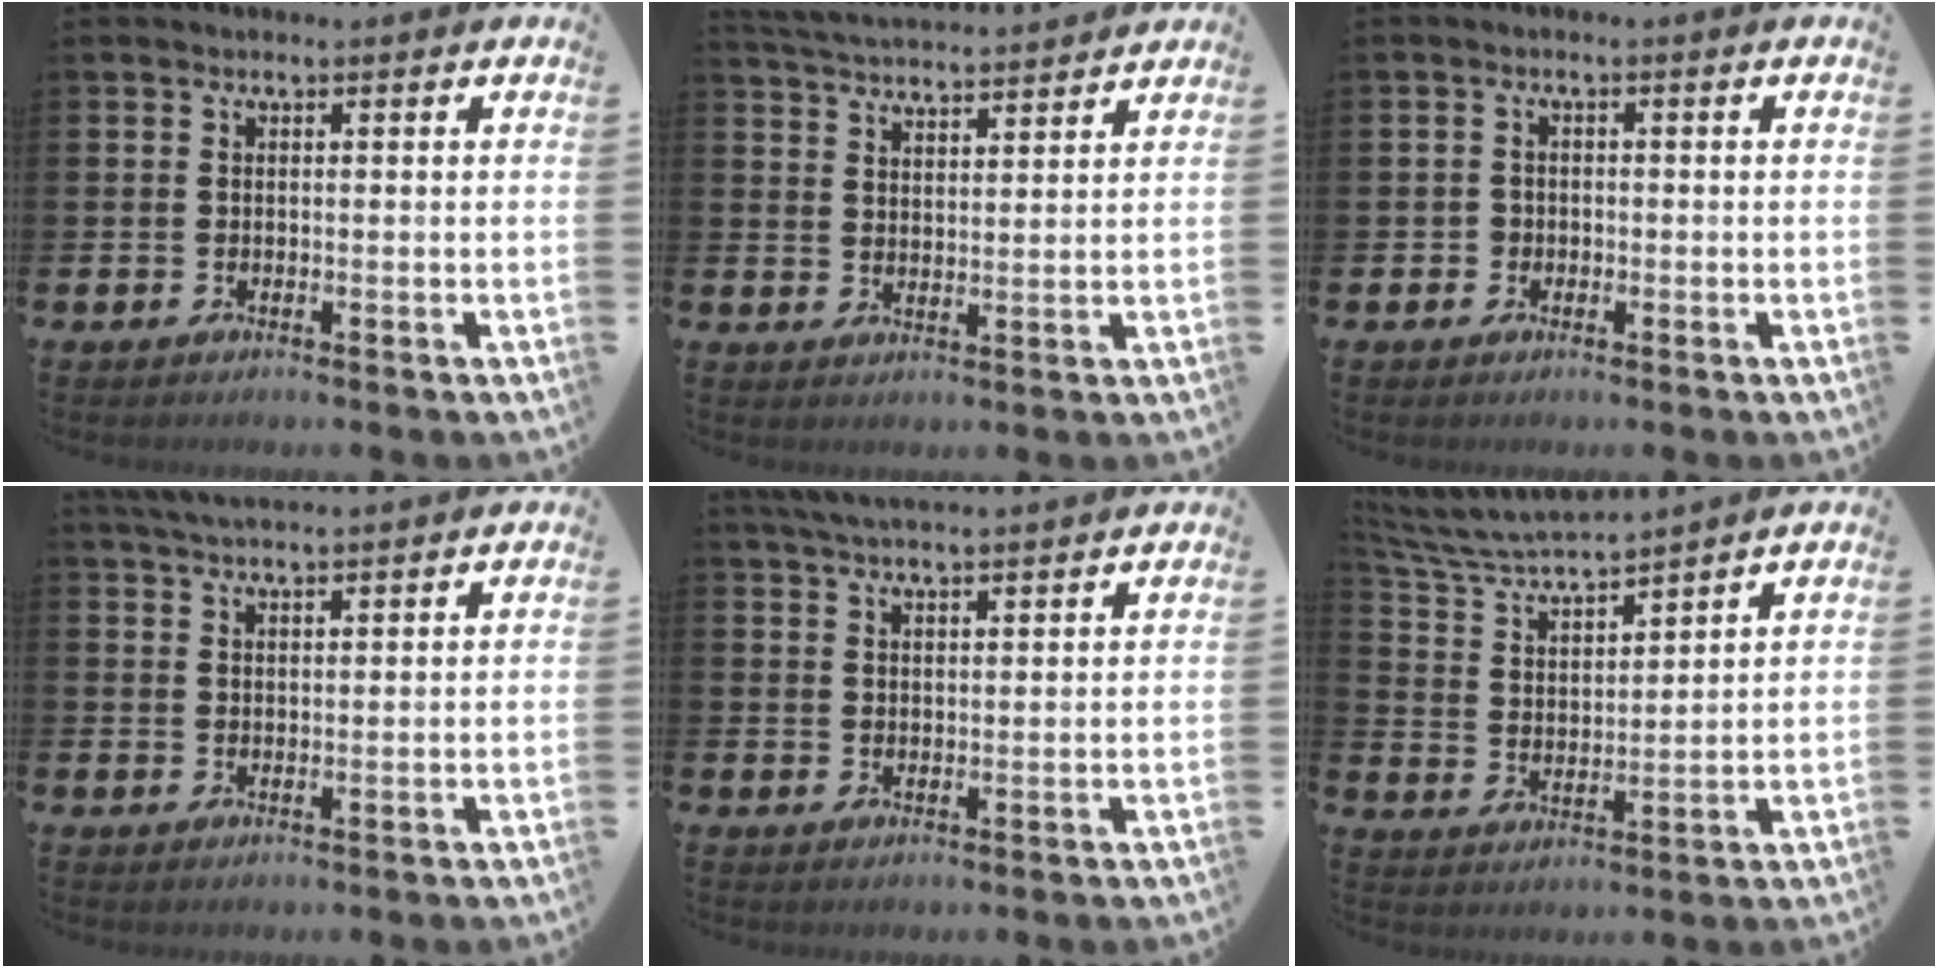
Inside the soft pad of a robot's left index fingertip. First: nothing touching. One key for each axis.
{"total": 4.4, "fx": 4.4, "fy": 0.1, "fz": 0.1, "tx": -0.019, "ty": -0.029, "tz": 0.079}
{"total": 1.4, "fx": -0.5, "fy": 1.3, "fz": 0.2, "tx": -0.001, "ty": 0.003, "tz": -0.013}
{"total": 3.6, "fx": 3.5, "fy": 0.2, "fz": 1.0, "tx": -0.023, "ty": -0.011, "tz": 0.064}
{"total": 4.2, "fx": 4.1, "fy": 0.0, "fz": 1.1, "tx": -0.033, "ty": -0.010, "tz": 0.075}
{"total": 5.8, "fx": 5.6, "fy": 0.5, "fz": 1.4, "tx": -0.054, "ty": -0.043, "tz": 0.093}